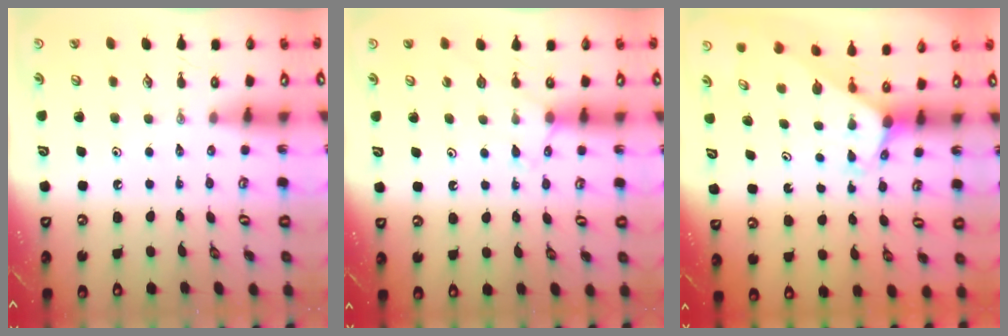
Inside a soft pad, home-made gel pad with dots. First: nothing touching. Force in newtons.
{"total": 6.5, "press": 6.5, "slide": 0.6}
{"total": 2.9, "press": 2.9, "slide": 0.0}